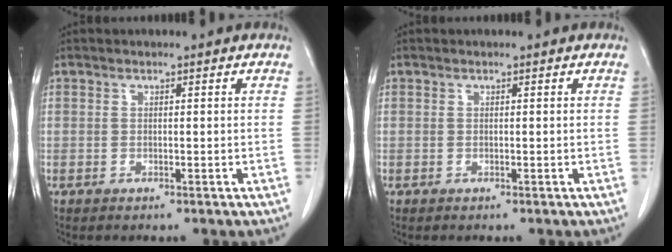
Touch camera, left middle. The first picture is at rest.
{"total": 0.0}